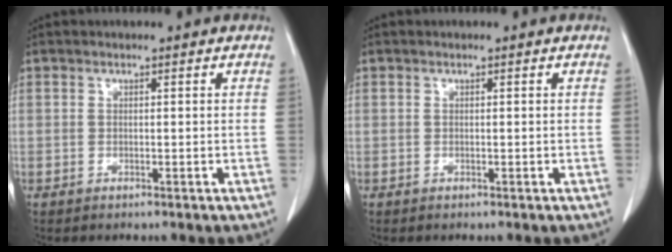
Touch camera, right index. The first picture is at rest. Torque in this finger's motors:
{"motor_torque": [-0.01, 0.01, 0.05, 0.00]}